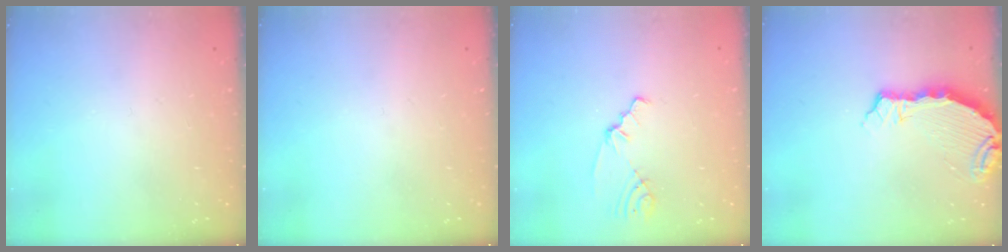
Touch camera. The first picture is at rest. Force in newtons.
{"total": 0.0}
{"total": 2.1, "press": 2.1, "slide": 0.3}
{"total": 7.3, "press": 6.2, "slide": 3.9}